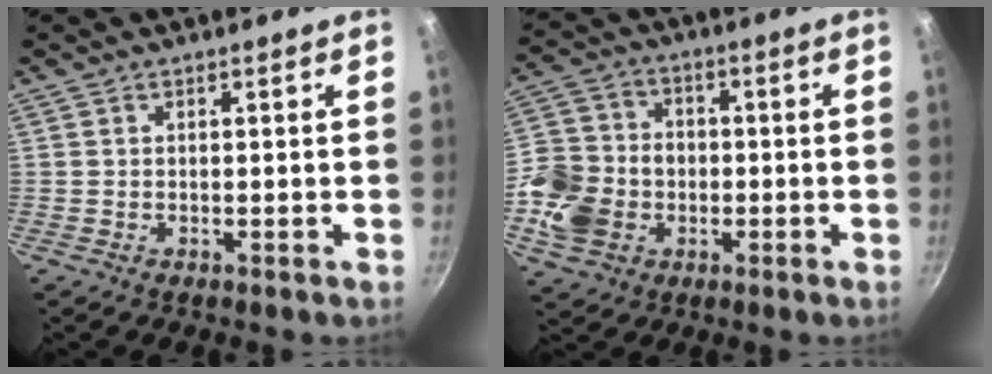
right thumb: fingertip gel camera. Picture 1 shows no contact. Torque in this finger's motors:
{"motor_torque": [1.65, 1.58, 1.18, -0.29, 0.09]}